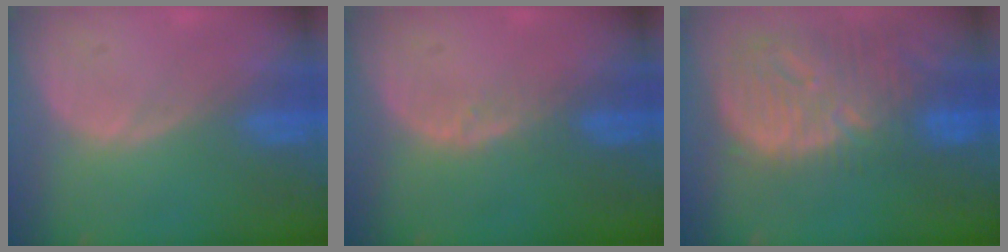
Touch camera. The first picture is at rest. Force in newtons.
{"total": 1.7, "press": 1.7, "slide": 0.1}
{"total": 13.4, "press": 11.6, "slide": 6.7}